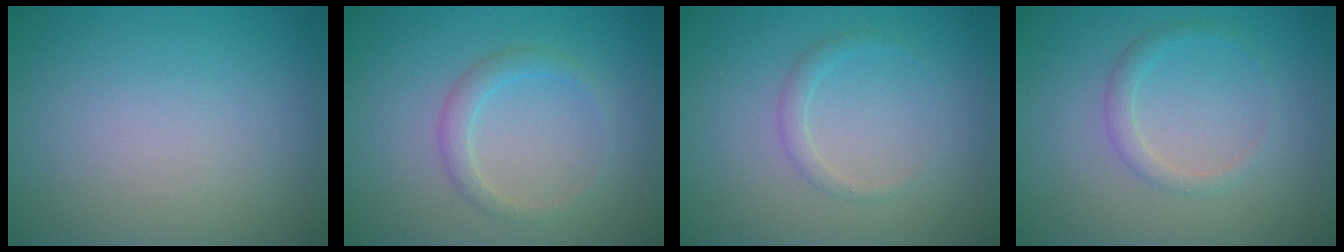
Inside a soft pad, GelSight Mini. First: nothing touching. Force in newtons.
{"total": 1.8, "press": 1.8, "slide": 0.0}
{"total": 1.2, "press": 1.2, "slide": 0.1}
{"total": 1.5, "press": 1.5, "slide": 0.0}